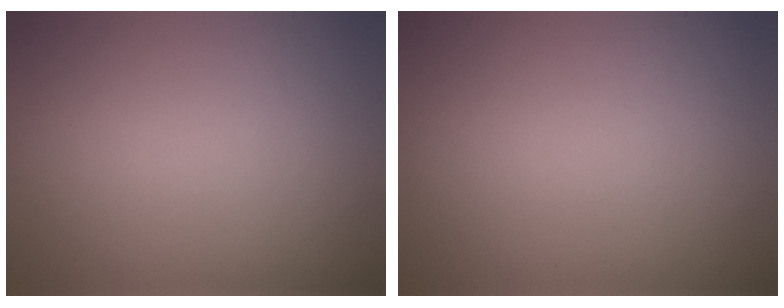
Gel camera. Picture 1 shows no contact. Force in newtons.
{"total": 0.0}